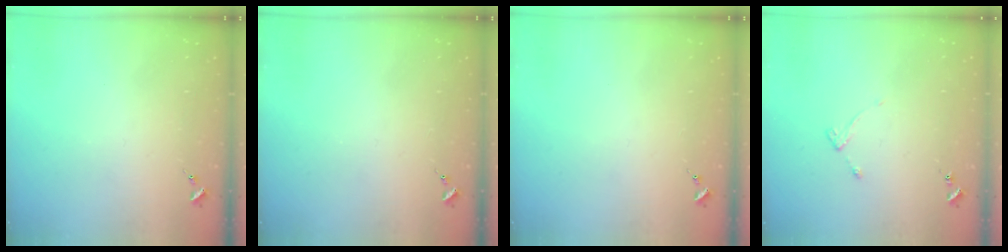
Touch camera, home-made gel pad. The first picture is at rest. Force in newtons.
{"total": 0.0}
{"total": 0.0}
{"total": 4.3, "press": 4.2, "slide": 0.6}